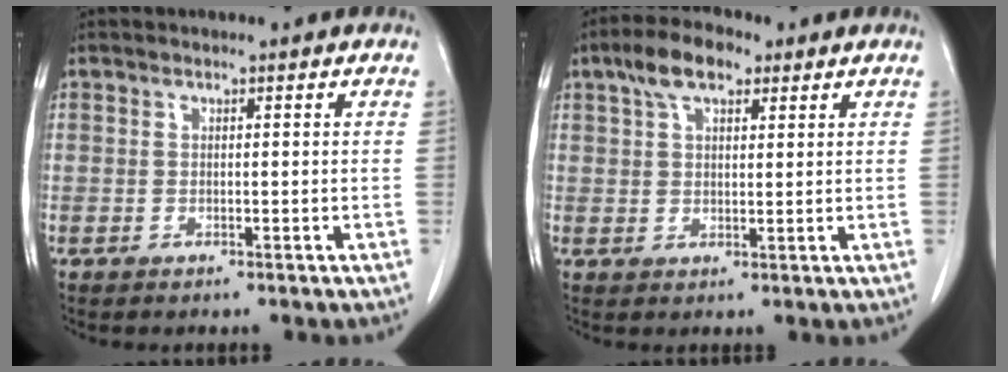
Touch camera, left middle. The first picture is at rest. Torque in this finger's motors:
{"motor_torque": [0.89, -0.67, 0.06, 0.04]}